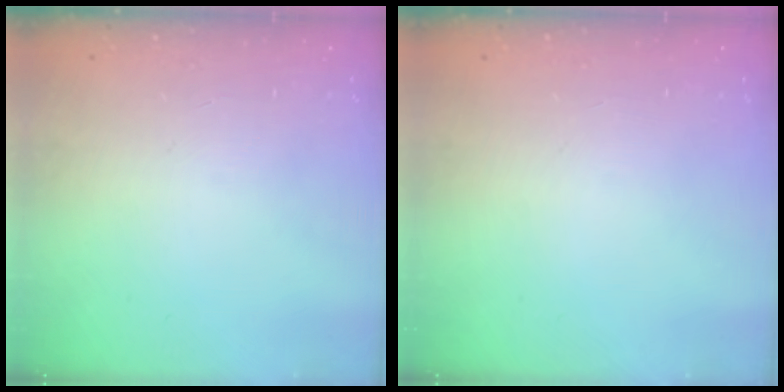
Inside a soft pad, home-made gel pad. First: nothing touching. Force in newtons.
{"total": 0.0}